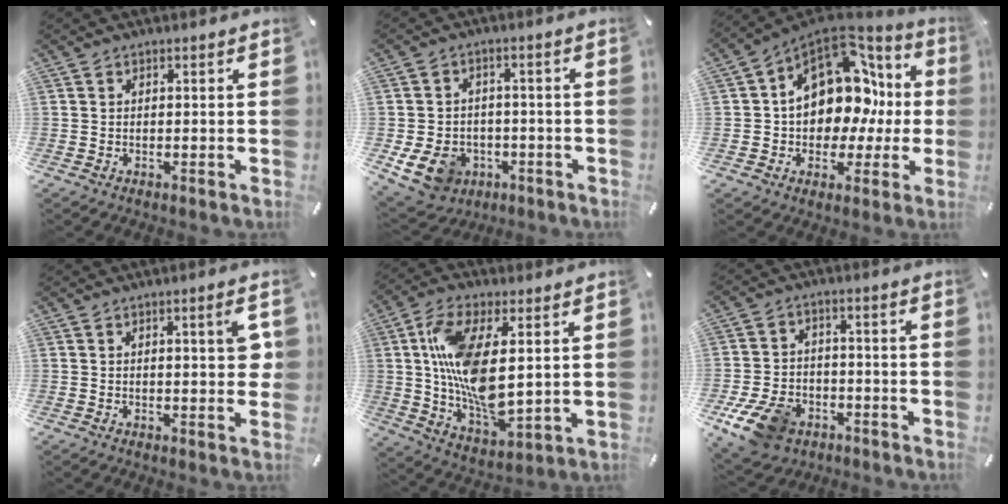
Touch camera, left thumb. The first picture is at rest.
{"total": 9.4, "force": [-3.5, 7.8, 4.0], "torque": [-0.095, 0.020, -0.061]}
{"total": 16.4, "force": [4.2, 11.6, 10.8], "torque": [-0.164, -0.032, 0.073]}
{"total": 5.1, "force": [1.2, 1.5, 4.7], "torque": [-0.064, -0.004, 0.015]}
{"total": 16.1, "force": [3.2, 8.0, 13.6], "torque": [-0.279, -0.016, 0.059]}
{"total": 11.7, "force": [-5.9, 8.1, 6.1], "torque": [-0.126, 0.032, -0.106]}